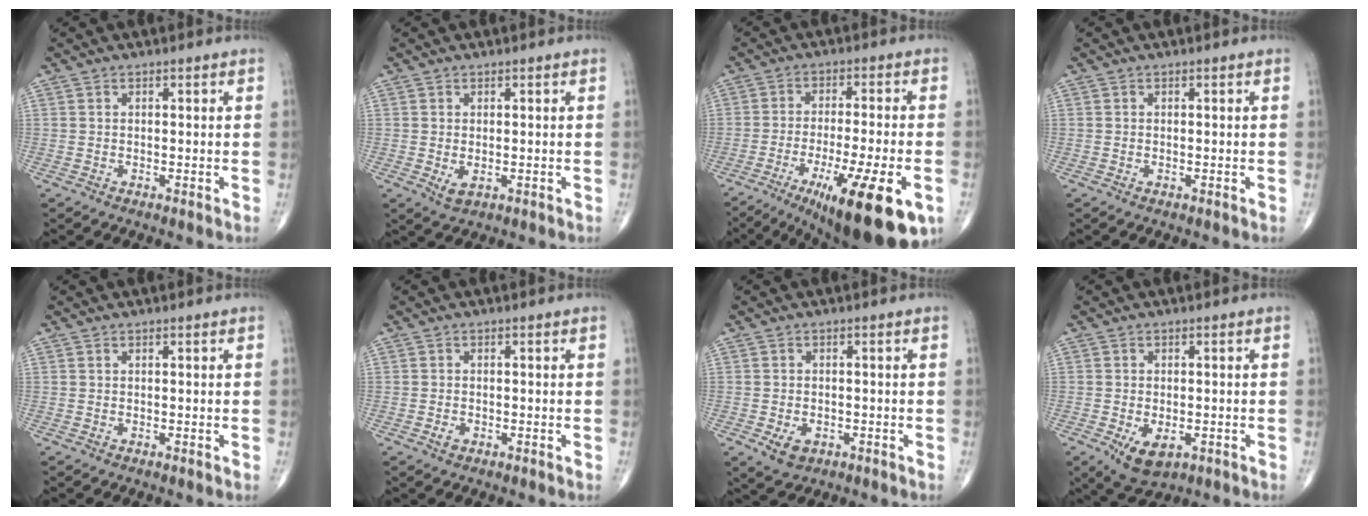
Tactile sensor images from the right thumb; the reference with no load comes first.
{"total": 2.4, "force": [-0.4, 1.4, 1.9], "torque": [-0.032, -0.005, 0.001]}
{"total": 19.1, "force": [-8.9, 4.4, 16.3], "torque": [-0.215, 0.003, -0.130]}
{"total": 0.0}
{"total": 0.0}
{"total": 1.4, "force": [-0.6, 1.0, 0.8], "torque": [-0.015, 0.004, -0.008]}
{"total": 4.1, "force": [-1.5, 2.8, 2.6], "torque": [-0.039, 0.001, -0.016]}
{"total": 6.3, "force": [-2.2, 3.5, 4.7], "torque": [-0.074, -0.004, -0.024]}